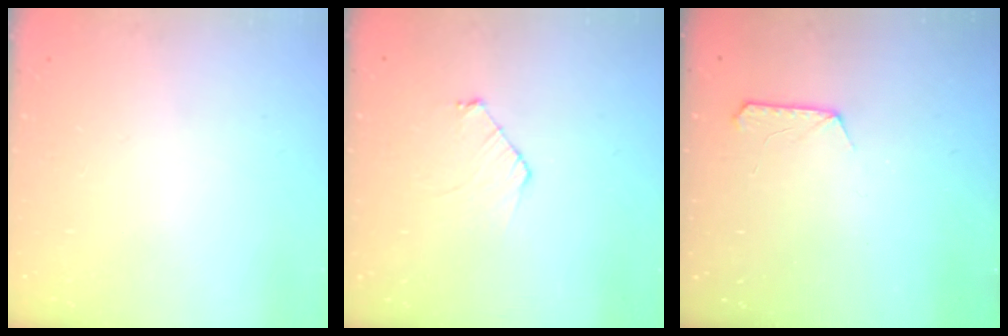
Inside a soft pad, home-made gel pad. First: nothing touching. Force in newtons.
{"total": 5.9, "press": 5.9, "slide": 0.5}
{"total": 7.8, "press": 7.8, "slide": 0.9}